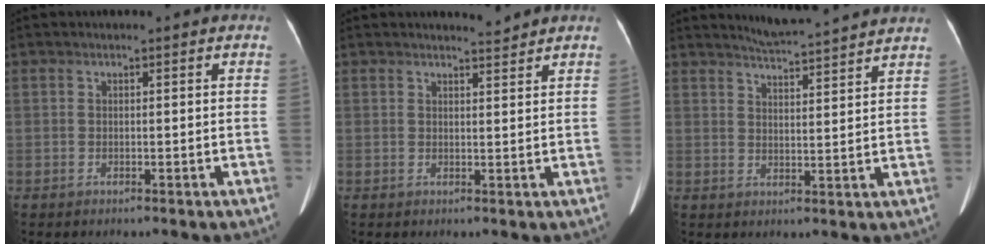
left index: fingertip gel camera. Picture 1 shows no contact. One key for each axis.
{"total": 1.7, "fx": 1.7, "fy": -0.3, "fz": -0.1, "tx": -0.006, "ty": -0.014, "tz": 0.028}
{"total": 9.8, "fx": 9.4, "fy": -0.5, "fz": 3.0, "tx": -0.058, "ty": 0.012, "tz": 0.125}